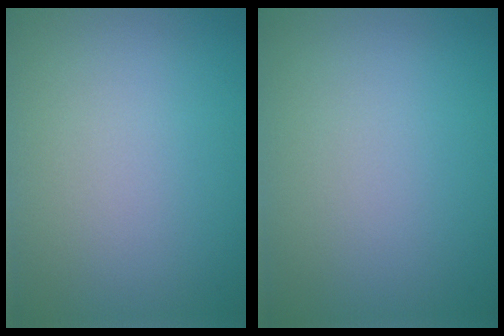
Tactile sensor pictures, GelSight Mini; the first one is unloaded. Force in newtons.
{"total": 0.0}